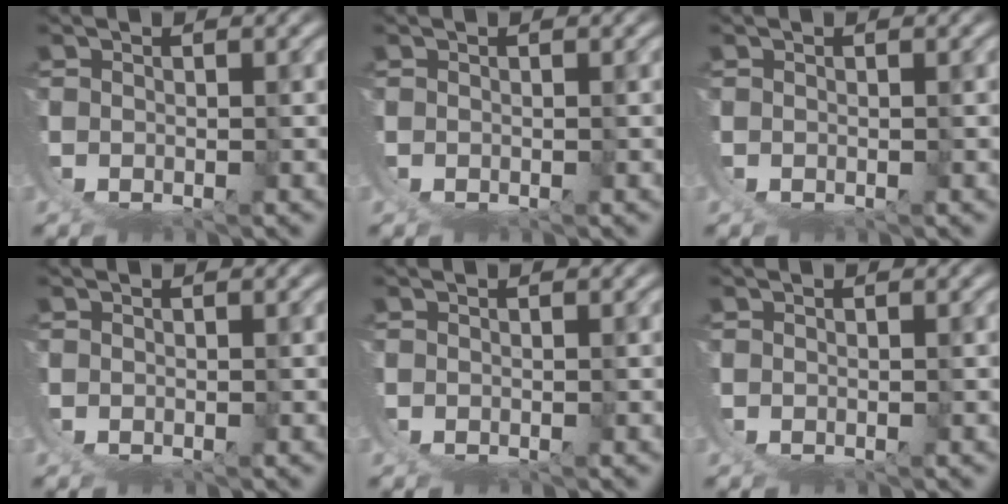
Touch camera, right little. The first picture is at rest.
{"total": 0.0}
{"total": 0.0}
{"total": 0.0}
{"total": 0.0}
{"total": 0.0}